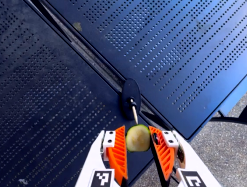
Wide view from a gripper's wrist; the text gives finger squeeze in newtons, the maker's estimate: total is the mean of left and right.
{"total": 4.4, "left": 4.0, "right": 4.8}